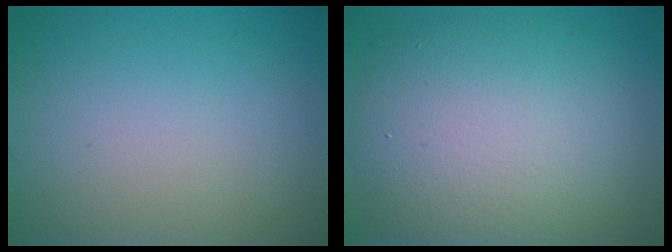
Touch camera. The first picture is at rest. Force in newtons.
{"total": 10.1, "press": 10.1, "slide": 0.6}